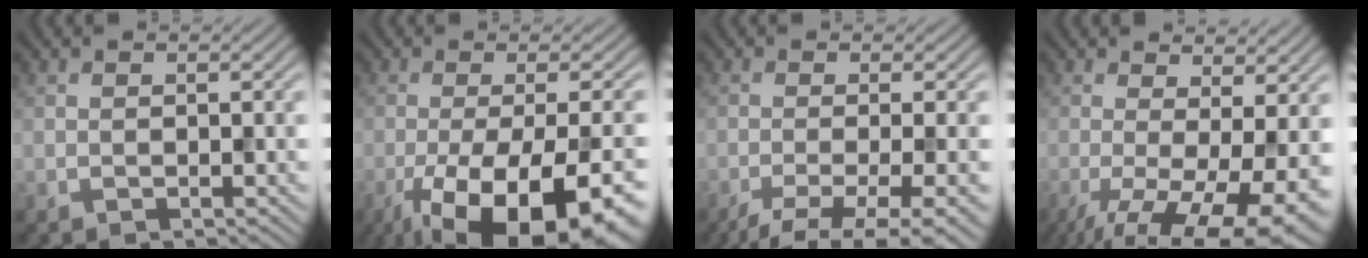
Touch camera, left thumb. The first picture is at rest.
{"total": 17.6, "force": [-9.3, 6.1, 13.6], "torque": [-0.207, -0.040, -0.122]}
{"total": 6.8, "force": [-3.5, 1.6, 5.6], "torque": [-0.082, -0.009, -0.059]}
{"total": 12.9, "force": [-4.5, 4.3, 11.3], "torque": [-0.191, -0.023, -0.057]}